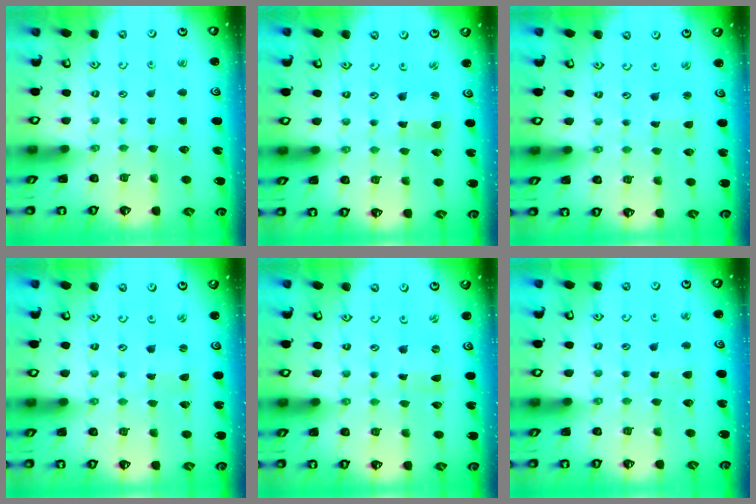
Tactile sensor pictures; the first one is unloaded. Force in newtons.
{"total": 2.6, "press": 2.5, "slide": 0.3}
{"total": 2.0, "press": 2.0, "slide": 0.4}
{"total": 0.0}
{"total": 0.0}
{"total": 2.8, "press": 2.7, "slide": 0.4}